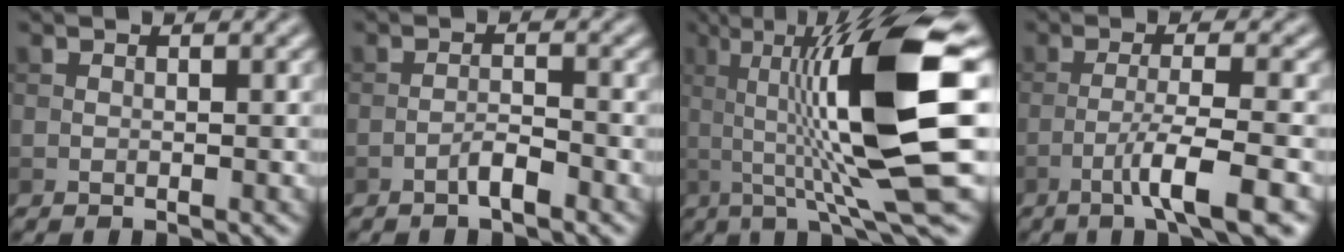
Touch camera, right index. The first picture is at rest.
{"total": 1.8, "force": [-1.2, 0.3, 1.3], "torque": [-0.022, 0.006, -0.025]}
{"total": 13.4, "force": [1.7, 2.6, 13.0], "torque": [-0.199, 0.006, 0.032]}
{"total": 5.5, "force": [-2.5, 0.5, 4.8], "torque": [-0.077, 0.006, -0.051]}